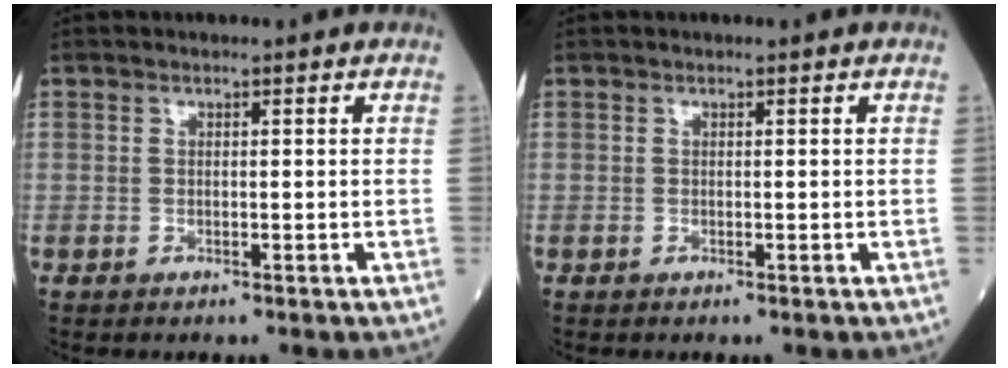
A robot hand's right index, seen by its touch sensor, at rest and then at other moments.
{"total": 0.0}